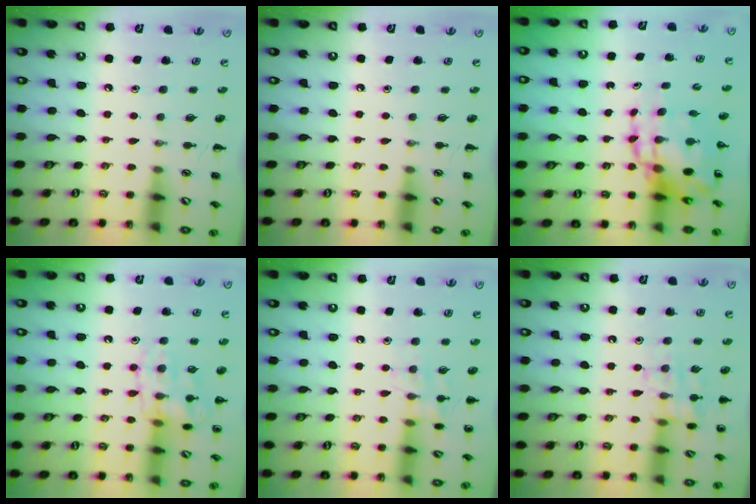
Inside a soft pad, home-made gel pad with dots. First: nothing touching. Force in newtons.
{"total": 0.0}
{"total": 10.5, "press": 10.1, "slide": 2.7}
{"total": 13.5, "press": 13.5, "slide": 0.9}
{"total": 8.3, "press": 8.3, "slide": 0.7}
{"total": 10.7, "press": 10.7, "slide": 0.6}